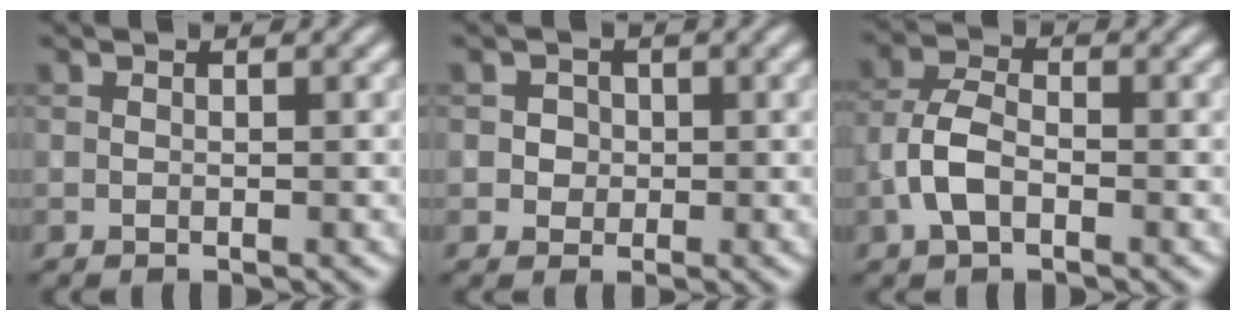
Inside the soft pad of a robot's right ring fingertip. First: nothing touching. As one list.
[{"total": 1.8, "force": [0.3, 1.7, 0.6], "torque": [0.004, 0.005, 0.008]}, {"total": 3.5, "force": [-1.4, 1.9, 2.6], "torque": [-0.054, 0.006, -0.036]}]